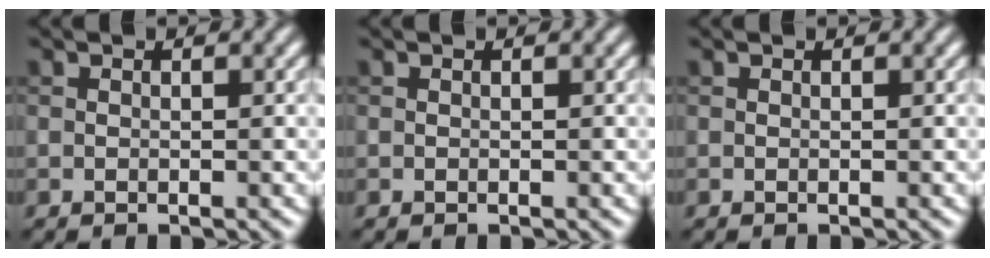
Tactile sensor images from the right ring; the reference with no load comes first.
{"total": 0.0}
{"total": 0.0}